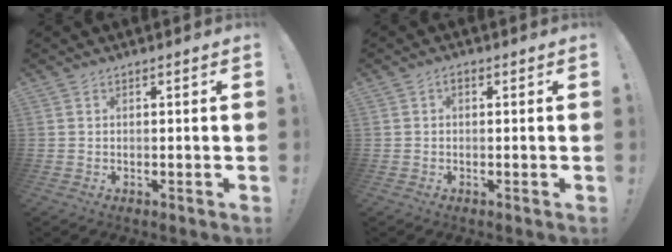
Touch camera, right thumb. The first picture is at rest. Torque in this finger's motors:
{"motor_torque": [0.24, 0.48, 0.41, 0.16, 0.00]}